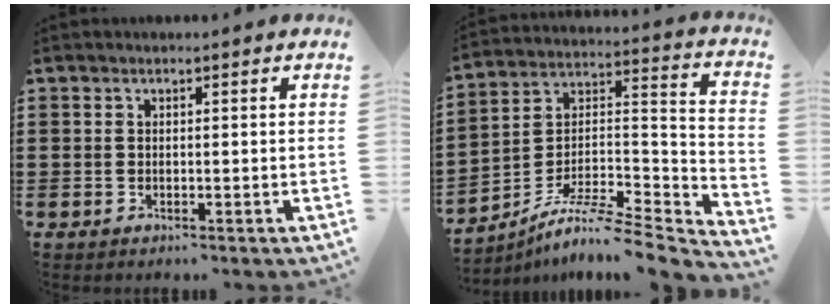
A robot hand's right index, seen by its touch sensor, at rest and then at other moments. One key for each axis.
{"total": 8.1, "fx": -6.7, "fy": 1.3, "fz": 4.4, "tx": -0.086, "ty": 0.001, "tz": -0.136}